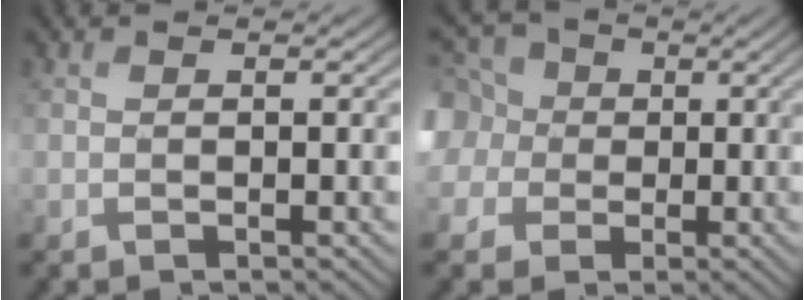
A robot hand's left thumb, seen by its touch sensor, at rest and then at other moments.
{"total": 10.6, "force": [1.6, 9.3, 4.9], "torque": [-0.178, 0.013, 0.006]}